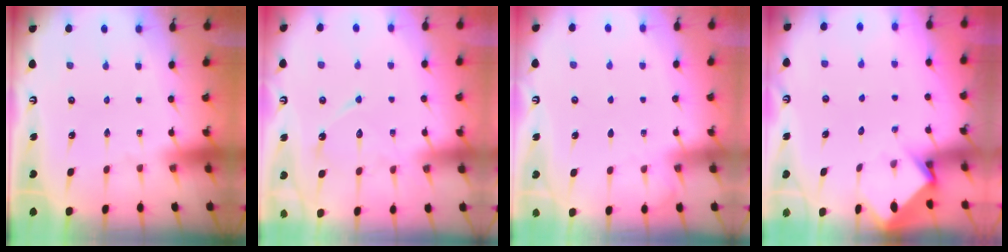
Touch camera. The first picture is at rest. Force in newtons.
{"total": 11.2, "press": 11.2, "slide": 0.5}
{"total": 4.0, "press": 4.0, "slide": 0.5}
{"total": 3.6, "press": 3.6, "slide": 0.3}